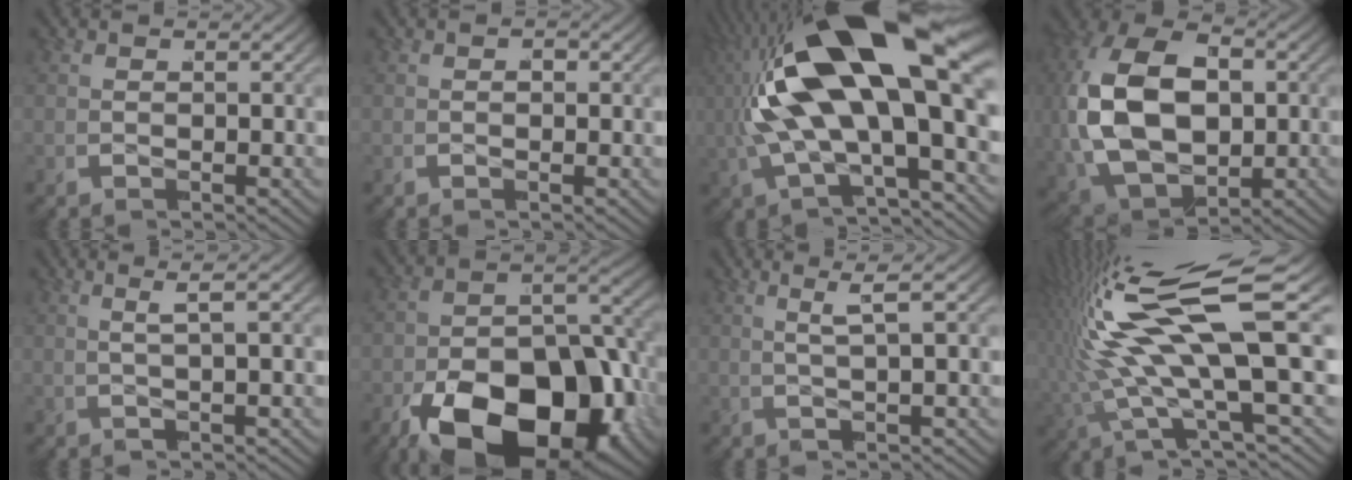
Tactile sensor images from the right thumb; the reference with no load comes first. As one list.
[{"total": 0.7, "force": [-0.3, 0.4, 0.5], "torque": [-0.004, 0.000, -0.005]}, {"total": 17.3, "force": [0.7, 8.9, 14.7], "torque": [-0.299, 0.005, 0.013]}, {"total": 16.2, "force": [-0.8, 11.2, 11.7], "torque": [-0.298, -0.046, 0.011]}, {"total": 1.8, "force": [0.4, -1.5, 0.9], "torque": [-0.016, 0.021, 0.007]}, {"total": 19.5, "force": [-7.3, 11.4, 14.0], "torque": [-0.233, -0.060, -0.092]}, {"total": 2.2, "force": [0.9, -1.3, 1.5], "torque": [-0.022, 0.022, 0.013]}, {"total": 11.6, "force": [1.0, 4.3, 10.7], "torque": [-0.238, 0.012, 0.017]}]